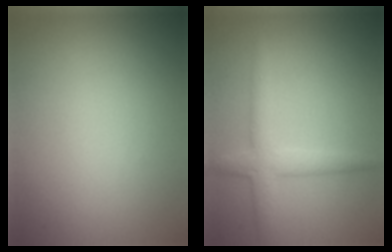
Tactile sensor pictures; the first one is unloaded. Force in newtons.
{"total": 3.1, "press": 3.0, "slide": 0.1}